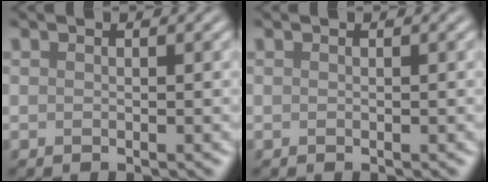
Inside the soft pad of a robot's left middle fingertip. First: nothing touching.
{"total": 0.0}